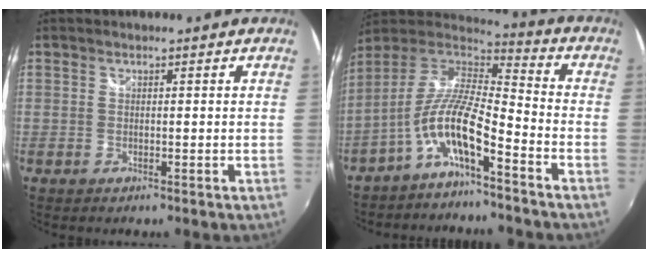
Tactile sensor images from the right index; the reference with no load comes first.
{"total": 11.5, "force": [-6.3, 2.1, 9.4], "torque": [-0.188, 0.006, -0.125]}